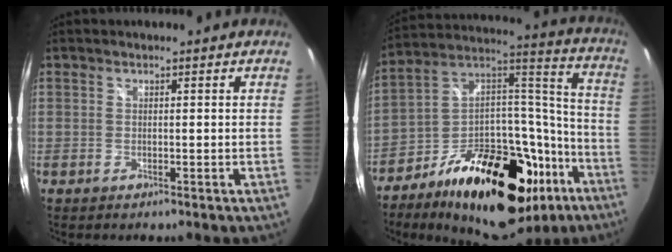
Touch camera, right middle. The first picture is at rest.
{"total": 31.8, "force": [-17.8, 15.8, 21.1], "torque": [-0.314, 0.051, -0.256]}